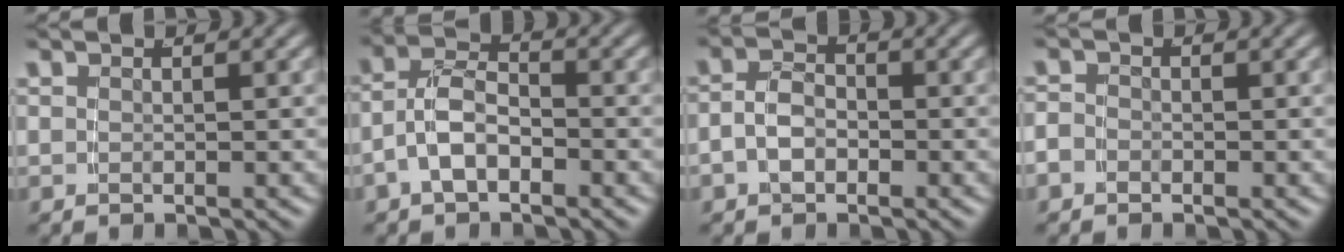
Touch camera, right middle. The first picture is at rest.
{"total": 4.6, "force": [-1.6, 3.0, 3.1], "torque": [-0.065, -0.015, -0.026]}
{"total": 3.4, "force": [-1.2, 2.4, 2.0], "torque": [-0.047, -0.010, -0.019]}
{"total": 1.6, "force": [-1.2, 1.0, 0.3], "torque": [-0.015, -0.013, -0.018]}